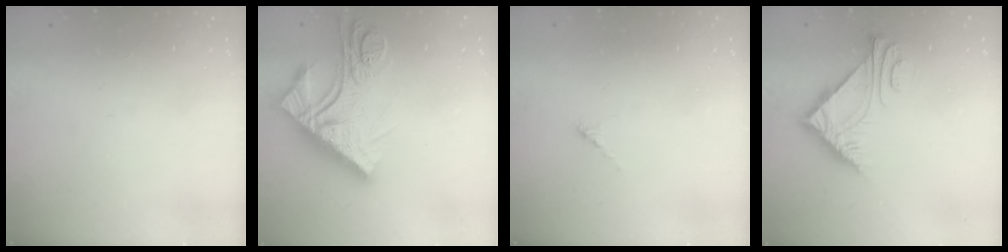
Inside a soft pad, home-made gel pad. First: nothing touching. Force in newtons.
{"total": 15.8, "press": 15.8, "slide": 0.6}
{"total": 2.7, "press": 2.7, "slide": 0.7}
{"total": 6.0, "press": 6.0, "slide": 0.1}